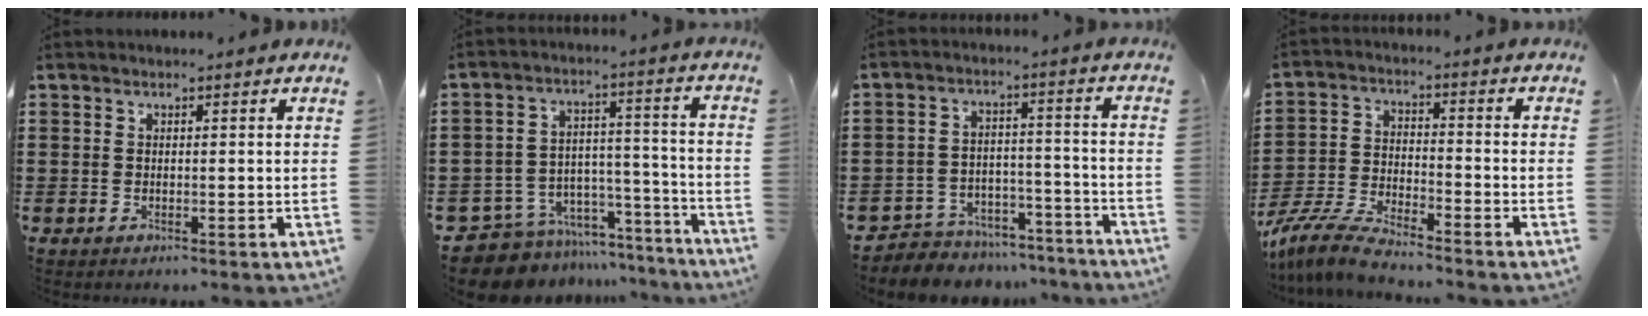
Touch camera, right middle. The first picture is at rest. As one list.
[{"total": 9.0, "force": [-8.1, 3.8, 1.1], "torque": [-0.032, 0.018, -0.154]}, {"total": 5.5, "force": [-5.3, 1.6, -0.1], "torque": [-0.002, 0.020, -0.111]}, {"total": 7.0, "force": [-6.5, 0.7, 2.4], "torque": [-0.069, -0.004, -0.130]}]